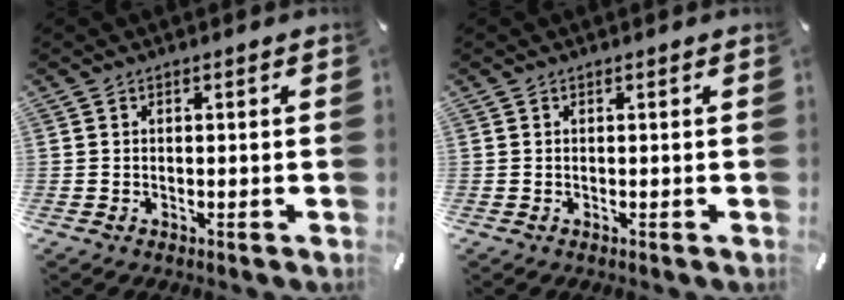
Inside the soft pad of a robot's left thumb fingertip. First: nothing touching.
{"total": 0.0}